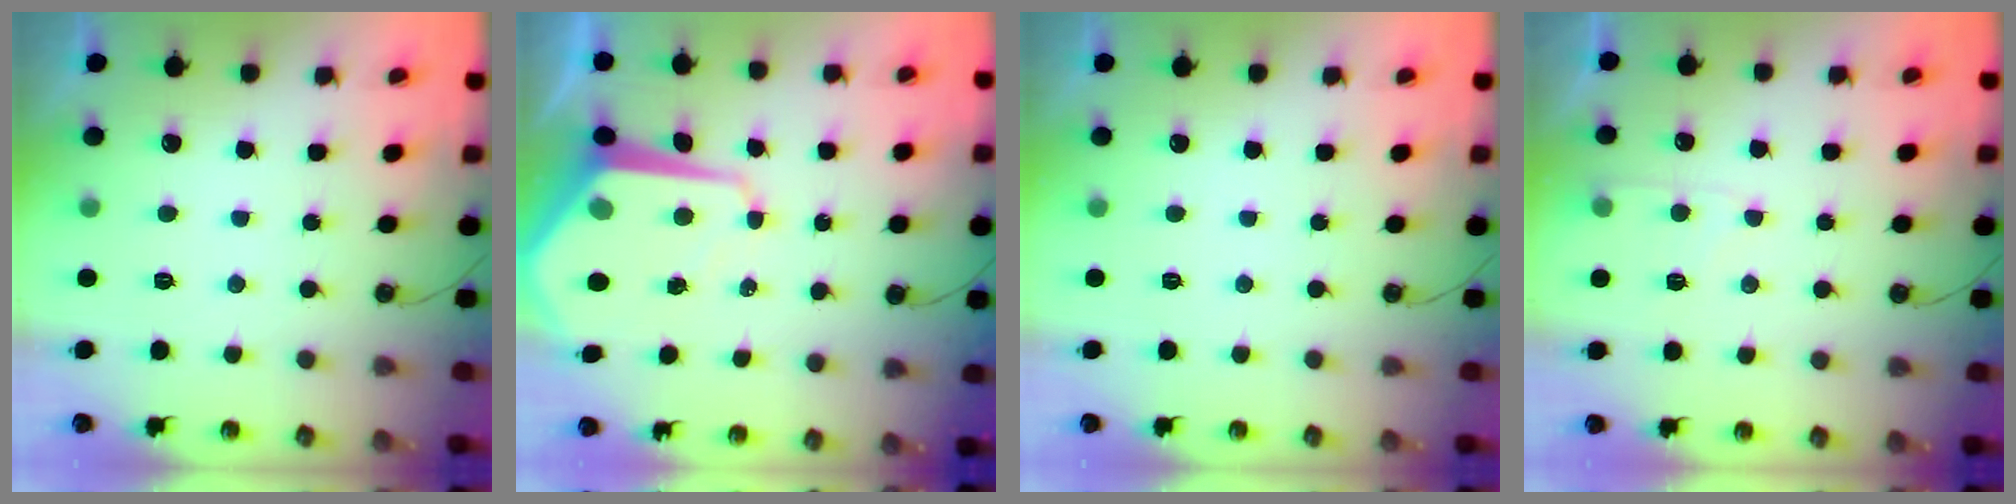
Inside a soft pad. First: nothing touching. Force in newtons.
{"total": 10.2, "press": 10.2, "slide": 0.8}
{"total": 0.0}
{"total": 5.4, "press": 5.3, "slide": 0.7}